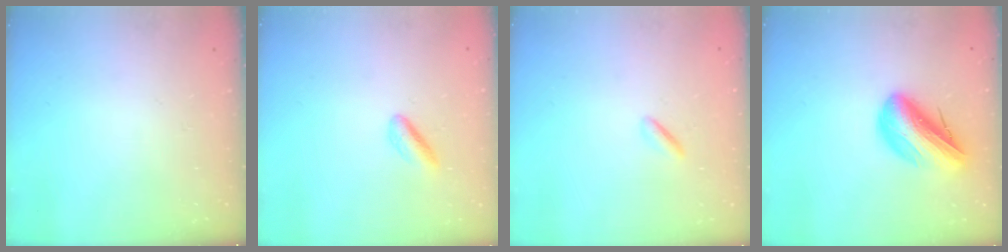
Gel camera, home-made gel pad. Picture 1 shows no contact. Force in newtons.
{"total": 2.4, "press": 2.2, "slide": 1.0}
{"total": 0.5, "press": 0.0, "slide": 0.5}
{"total": 14.6, "press": 14.2, "slide": 3.7}